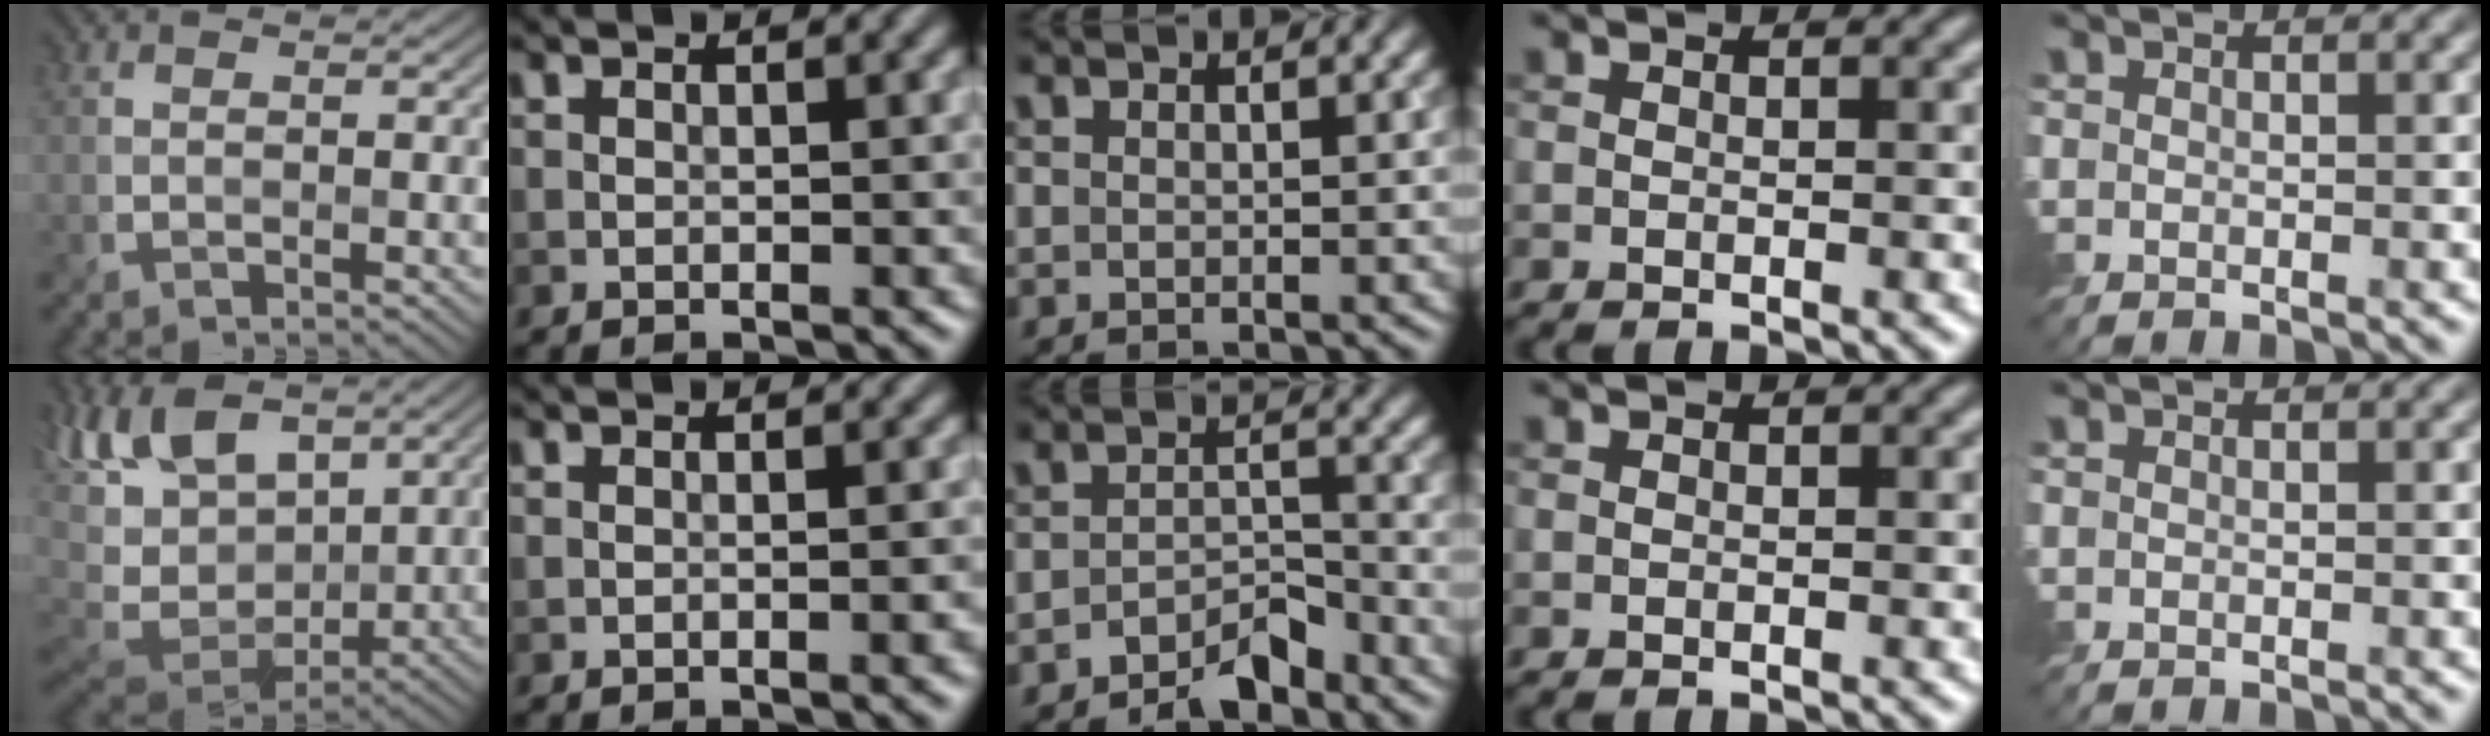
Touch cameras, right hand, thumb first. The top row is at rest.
{"thumb": {"total": 13.2, "force": [3.6, 7.4, 10.3], "torque": [-0.253, 0.003, 0.060]}, "index": {"total": 1.7, "force": [-0.6, 0.4, 1.5], "torque": [-0.015, 0.001, -0.010]}, "middle": {"total": 3.2, "force": [-2.6, 1.1, 1.5], "torque": [-0.022, 0.011, -0.050]}}